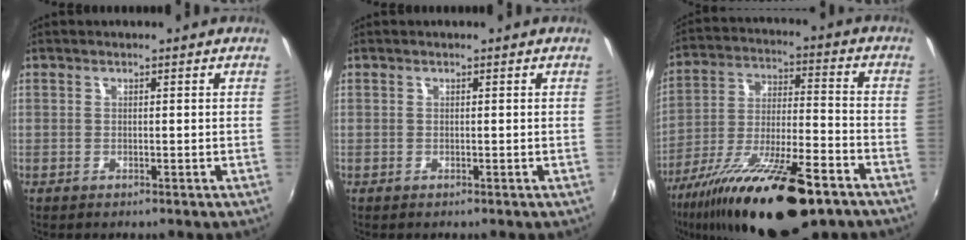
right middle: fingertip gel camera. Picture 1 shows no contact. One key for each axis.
{"total": 0.0}
{"total": 23.9, "fx": -15.5, "fy": 6.4, "fz": 17.0, "tx": -0.311, "ty": -0.050, "tz": -0.255}